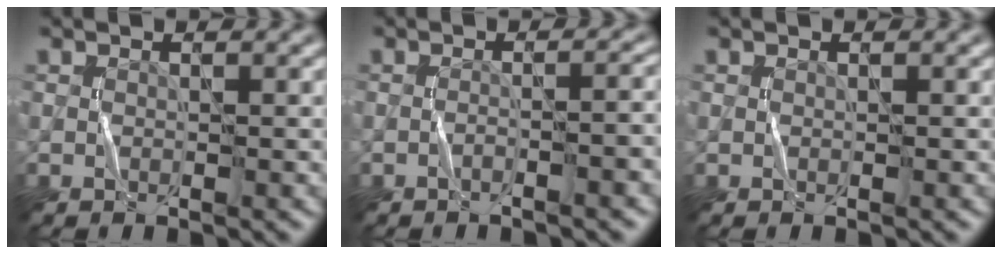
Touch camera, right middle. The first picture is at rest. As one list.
[{"total": 2.8, "force": [-1.7, 0.6, 2.2], "torque": [-0.021, 0.017, -0.030]}, {"total": 0.0}]